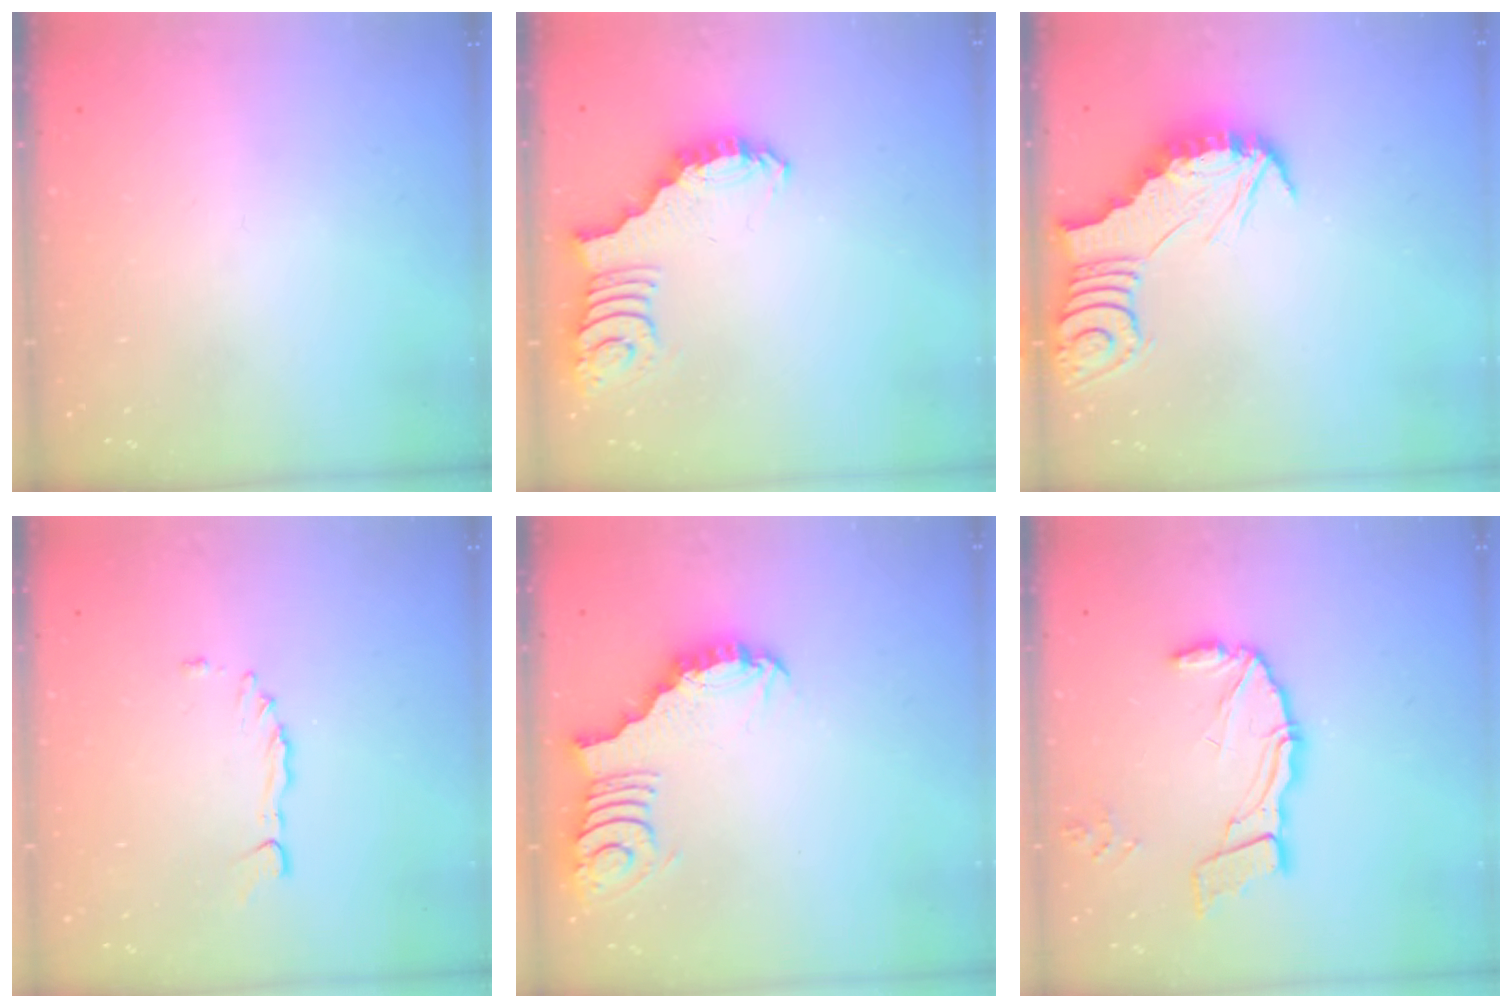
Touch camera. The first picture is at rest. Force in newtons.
{"total": 2.7, "press": 2.7, "slide": 0.5}
{"total": 2.8, "press": 2.8, "slide": 0.3}
{"total": 2.2, "press": 2.2, "slide": 0.3}
{"total": 3.4, "press": 3.4, "slide": 0.7}
{"total": 12.1, "press": 12.0, "slide": 1.3}